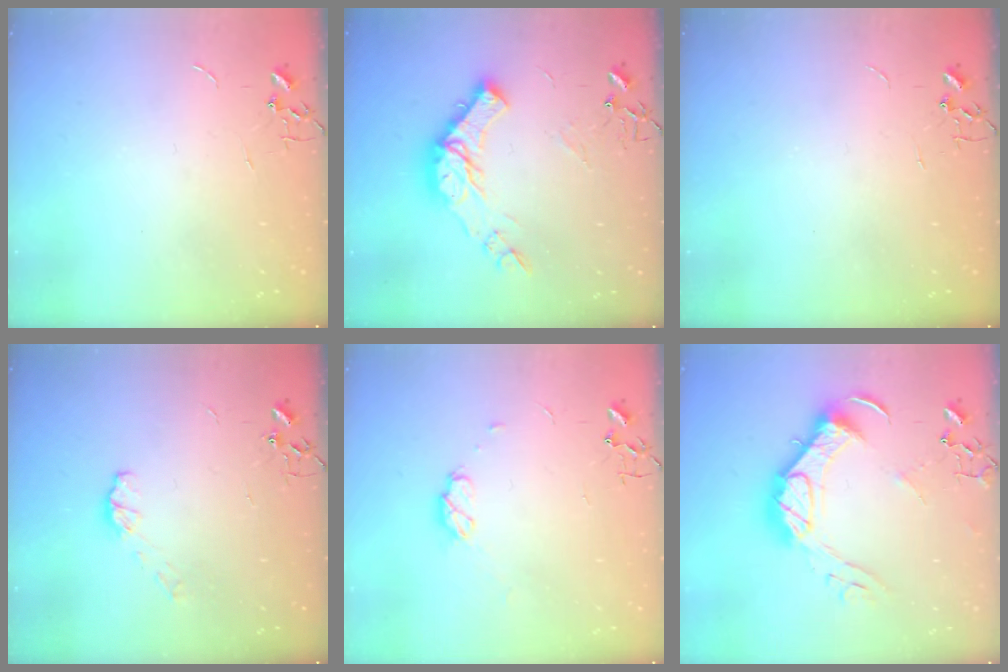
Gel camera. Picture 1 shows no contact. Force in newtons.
{"total": 16.5, "press": 16.5, "slide": 1.5}
{"total": 0.0}
{"total": 5.4, "press": 5.4, "slide": 0.4}
{"total": 7.0, "press": 6.9, "slide": 0.8}
{"total": 16.8, "press": 16.8, "slide": 1.4}